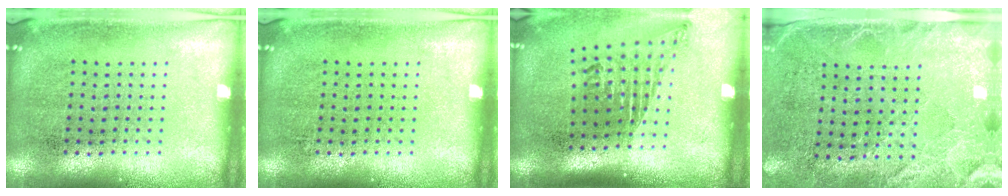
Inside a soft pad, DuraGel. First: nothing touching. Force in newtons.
{"total": 0.0}
{"total": 1.7, "press": 1.1, "slide": 1.3}
{"total": 2.7, "press": 2.3, "slide": 1.3}